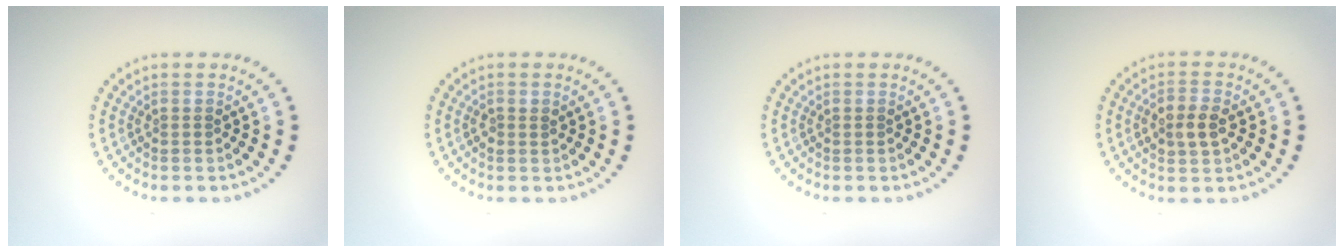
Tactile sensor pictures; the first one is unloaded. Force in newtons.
{"total": 0.9, "press": 0.9, "slide": 0.3}
{"total": 0.0}
{"total": 2.8, "press": 2.8, "slide": 0.1}